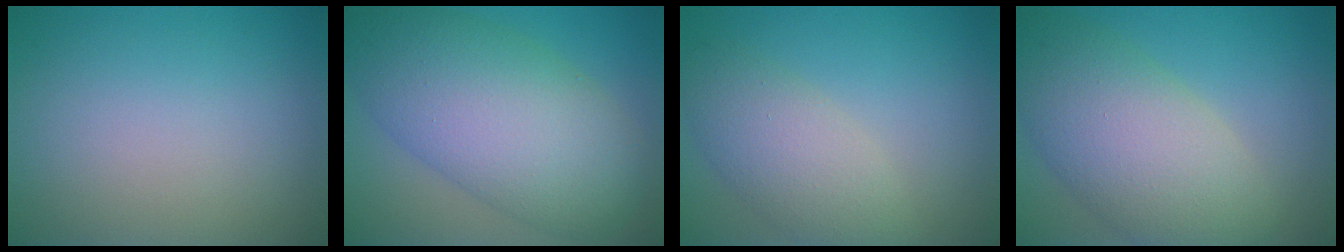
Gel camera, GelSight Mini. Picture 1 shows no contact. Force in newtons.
{"total": 11.4, "press": 11.4, "slide": 0.1}
{"total": 4.5, "press": 4.5, "slide": 0.4}
{"total": 9.0, "press": 8.9, "slide": 0.7}